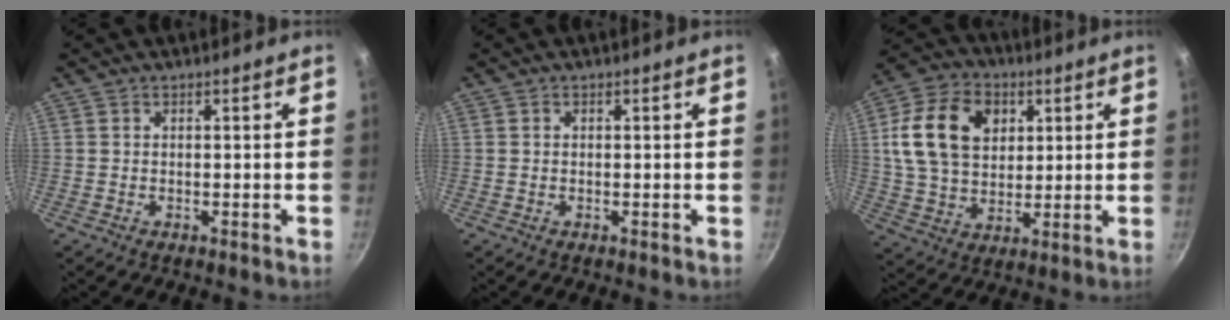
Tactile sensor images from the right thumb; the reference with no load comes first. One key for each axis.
{"total": 0.0}
{"total": 17.0, "fx": 4.5, "fy": 12.4, "fz": 10.7, "tx": -0.177, "ty": 0.001, "tz": 0.075}